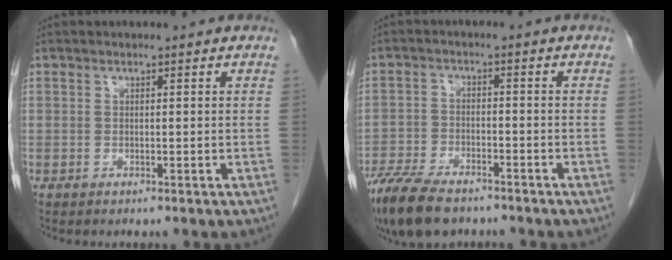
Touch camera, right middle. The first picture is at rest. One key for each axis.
{"total": 10.9, "fx": -8.5, "fy": 3.7, "fz": 5.7, "tx": -0.107, "ty": -0.018, "tz": -0.145}